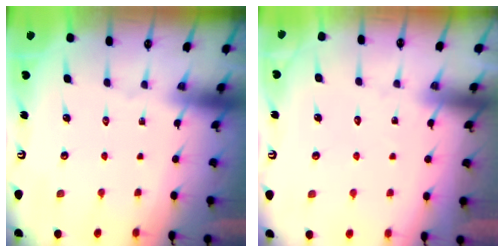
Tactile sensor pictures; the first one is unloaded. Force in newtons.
{"total": 5.7, "press": 5.7, "slide": 0.6}